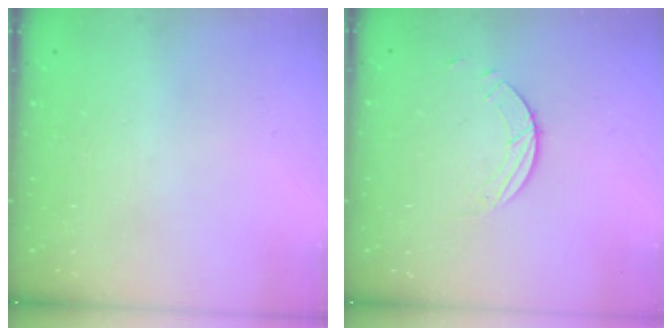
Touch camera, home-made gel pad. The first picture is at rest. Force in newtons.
{"total": 2.0, "press": 2.0, "slide": 0.2}